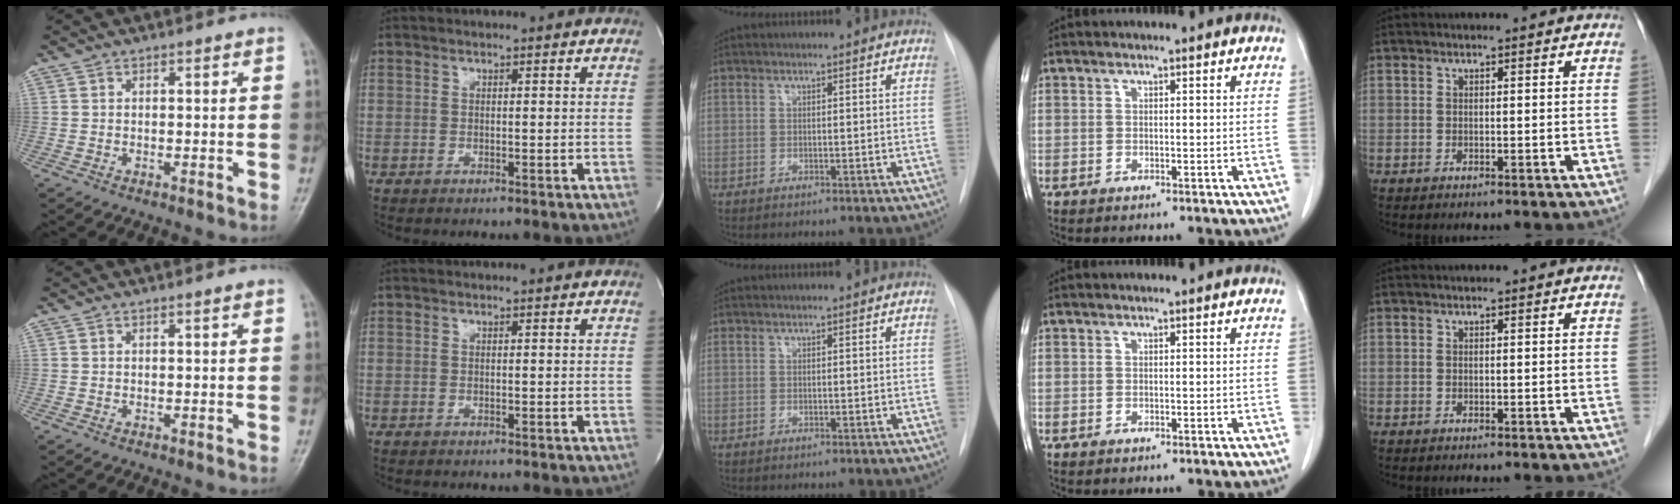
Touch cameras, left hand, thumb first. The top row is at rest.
{}